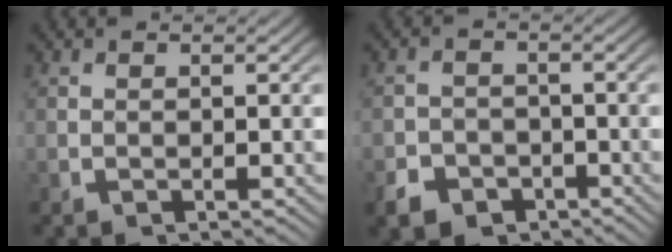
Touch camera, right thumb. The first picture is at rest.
{"total": 5.5, "force": [-3.8, 3.8, 1.3], "torque": [-0.016, -0.028, -0.061]}